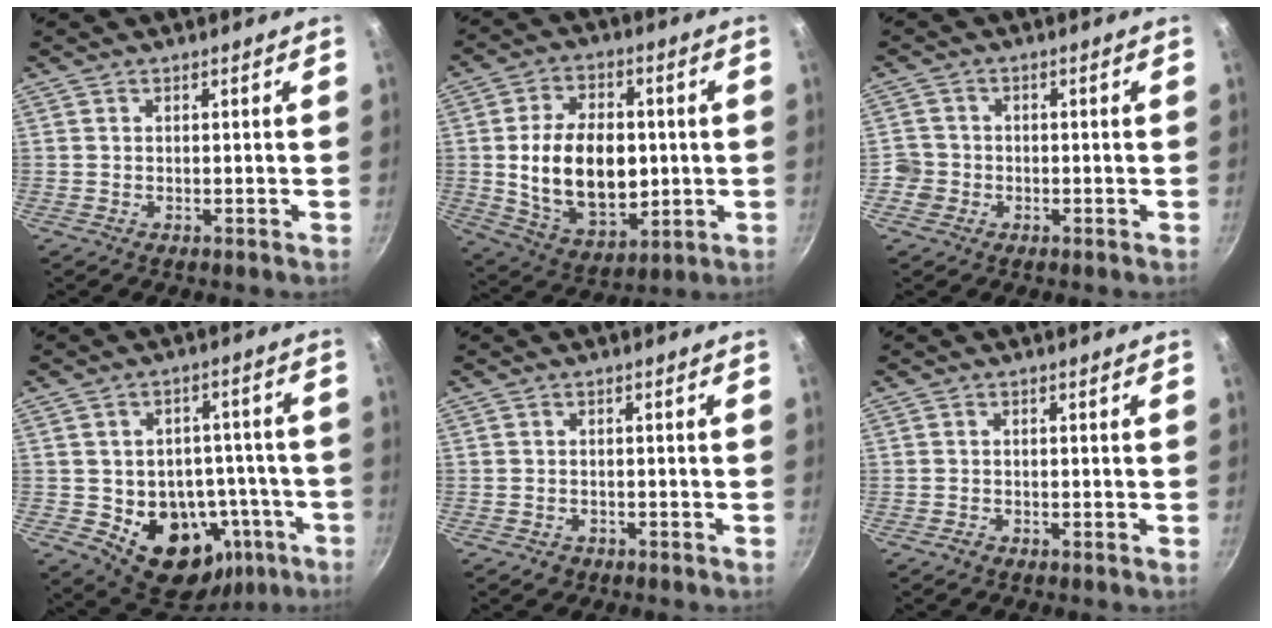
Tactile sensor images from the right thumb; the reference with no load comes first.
{"total": 18.1, "force": [-0.1, 11.8, 13.7], "torque": [-0.209, -0.003, 0.013]}
{"total": 3.5, "force": [-1.3, 3.2, 0.6], "torque": [0.008, 0.018, -0.026]}
{"total": 18.6, "force": [-7.2, 13.5, 10.6], "torque": [-0.102, 0.032, -0.077]}
{"total": 1.9, "force": [-1.1, 1.4, 0.5], "torque": [-0.009, 0.011, -0.007]}
{"total": 1.0, "force": [-0.7, 0.6, 0.3], "torque": [-0.009, 0.007, -0.013]}